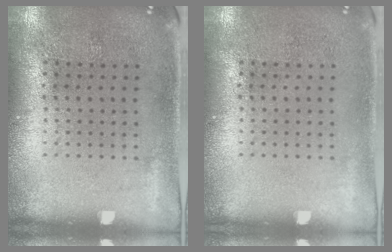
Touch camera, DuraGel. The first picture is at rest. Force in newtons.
{"total": 0.0}